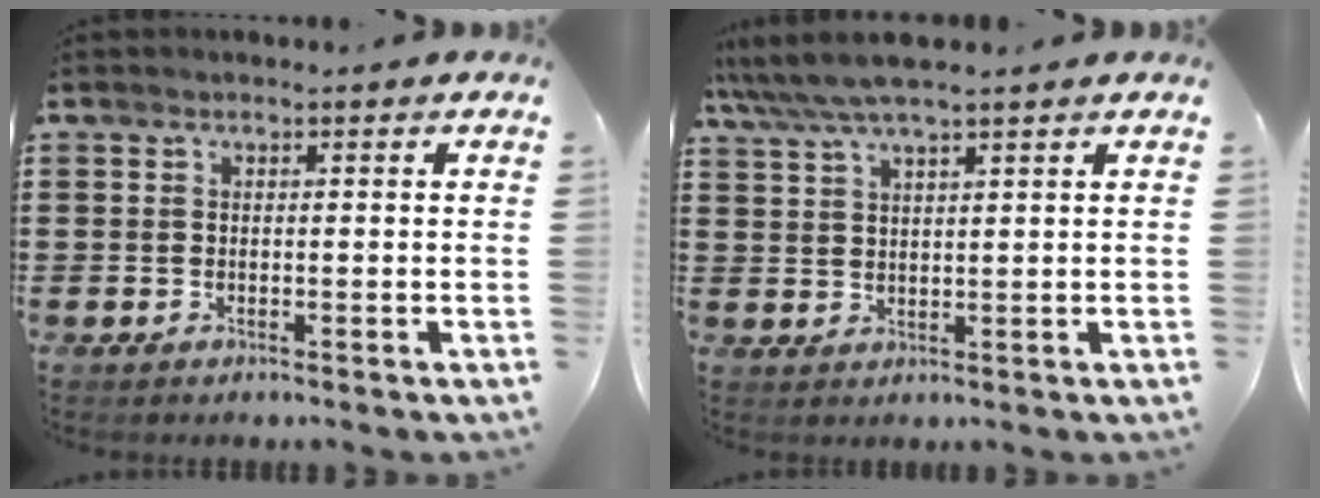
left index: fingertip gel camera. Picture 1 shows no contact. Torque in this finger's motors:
{"motor_torque": [1.61, -0.52, 0.56, 0.21]}